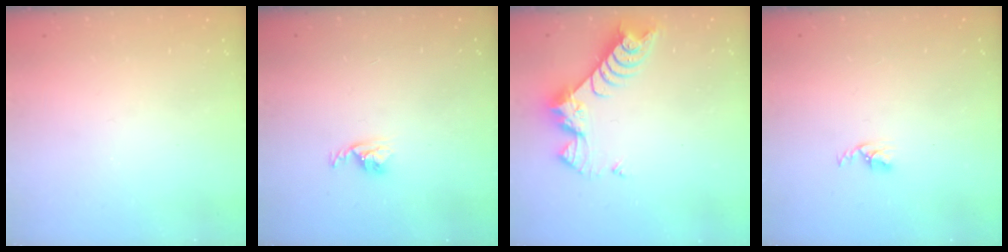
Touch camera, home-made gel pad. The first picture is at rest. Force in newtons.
{"total": 3.3, "press": 3.2, "slide": 0.4}
{"total": 8.0, "press": 8.0, "slide": 0.8}
{"total": 2.5, "press": 2.5, "slide": 0.4}